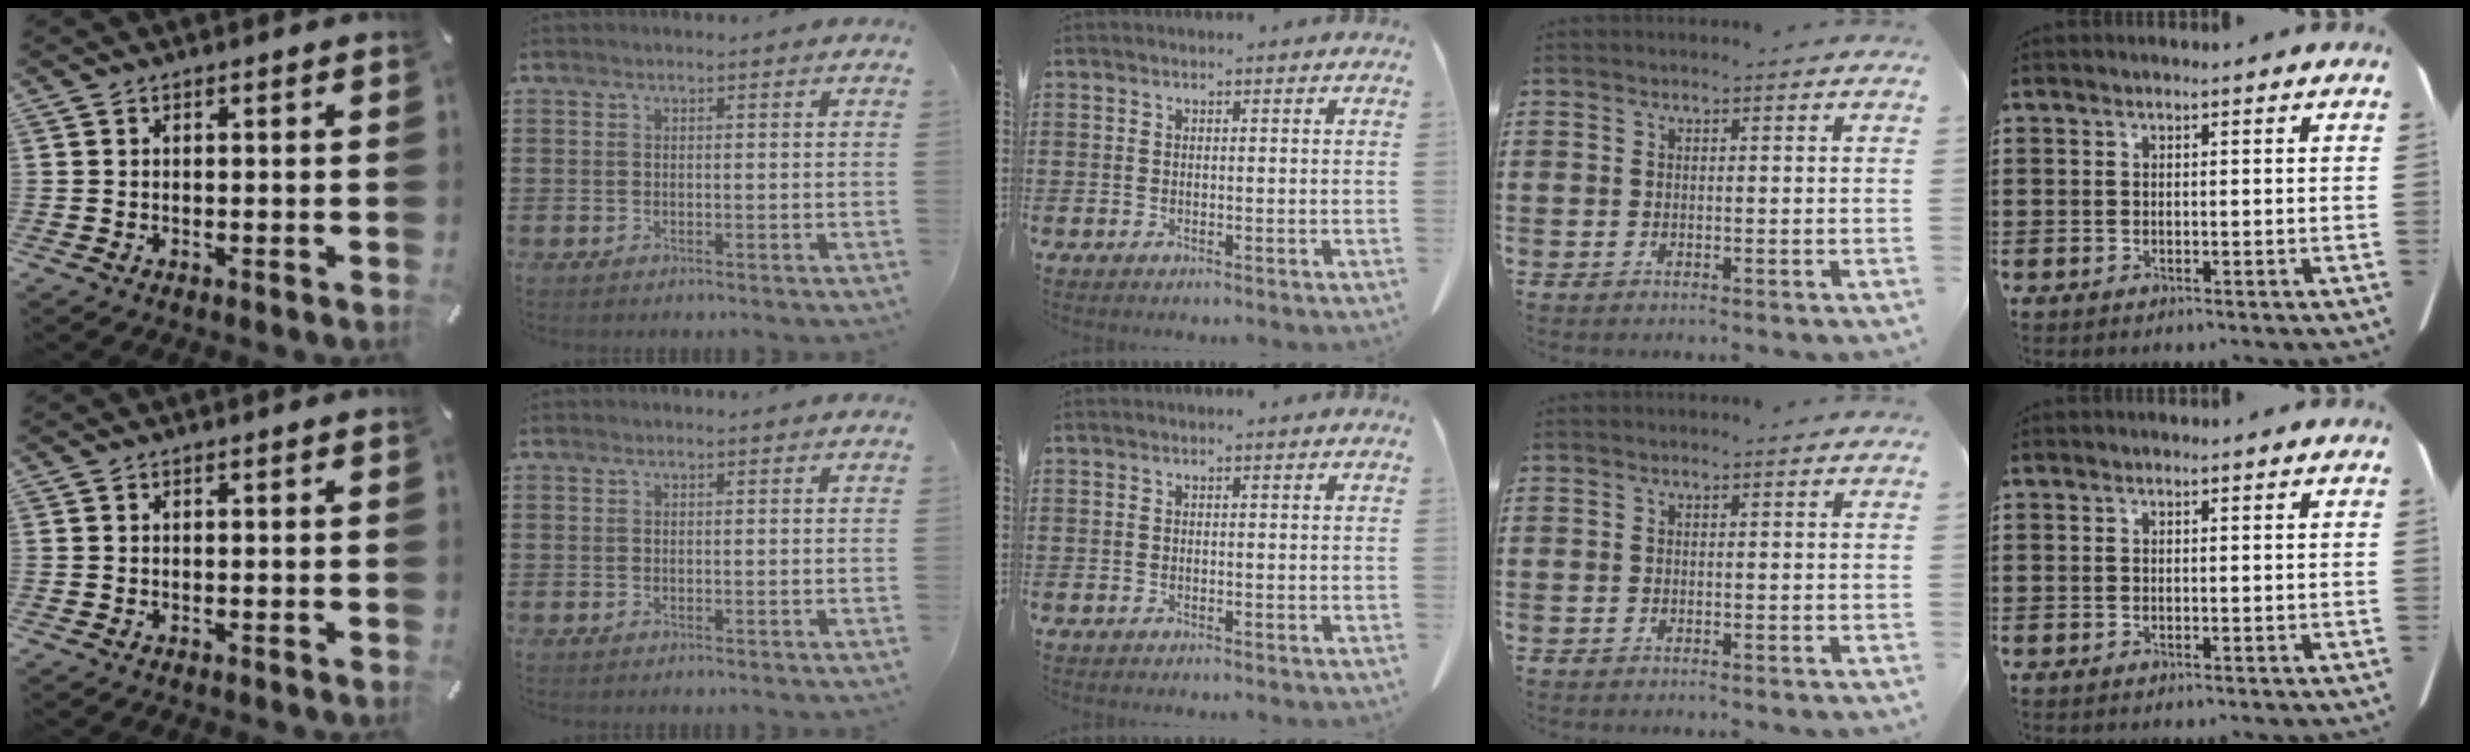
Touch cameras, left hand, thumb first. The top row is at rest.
{}